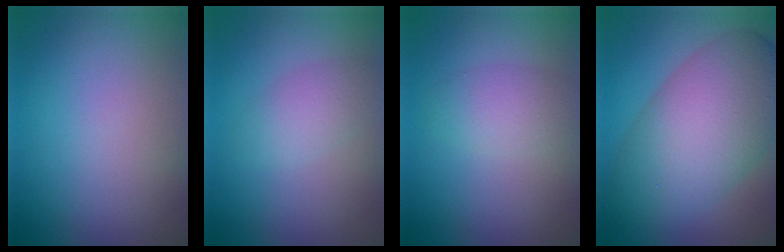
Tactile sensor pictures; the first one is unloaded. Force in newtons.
{"total": 2.4, "press": 2.4, "slide": 0.1}
{"total": 2.8, "press": 2.8, "slide": 0.2}
{"total": 10.7, "press": 10.7, "slide": 0.2}